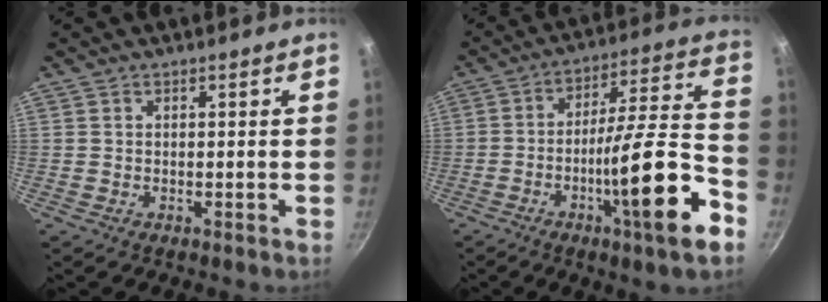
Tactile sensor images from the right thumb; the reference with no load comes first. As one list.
[{"total": 18.8, "force": [-7.9, 2.6, 16.8], "torque": [-0.235, 0.048, -0.131]}]